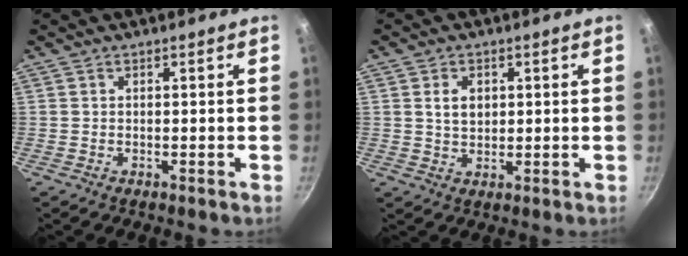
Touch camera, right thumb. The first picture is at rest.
{"total": 4.1, "force": [1.0, 2.9, 2.7], "torque": [-0.035, -0.003, 0.019]}